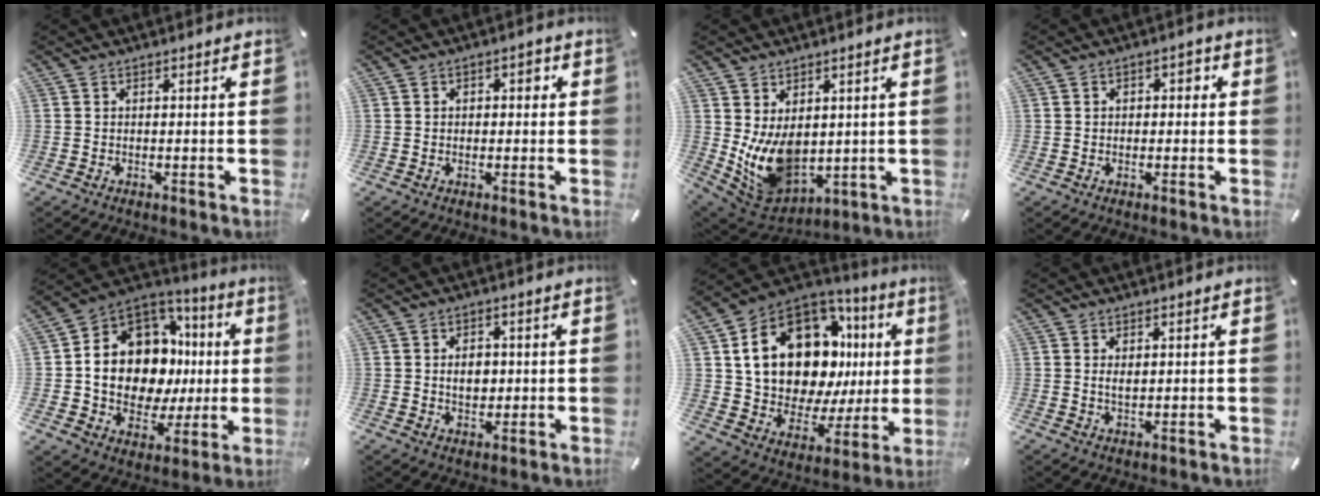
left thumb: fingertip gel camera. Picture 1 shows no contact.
{"total": 2.3, "force": [-0.1, 1.7, 1.6], "torque": [-0.026, 0.009, -0.008]}
{"total": 12.2, "force": [0.7, 9.4, 7.8], "torque": [-0.160, -0.028, 0.021]}
{"total": 2.2, "force": [-0.5, 1.7, 1.3], "torque": [-0.028, 0.012, -0.014]}
{"total": 15.4, "force": [1.7, 12.1, 9.4], "torque": [-0.174, -0.035, 0.033]}
{"total": 4.6, "force": [0.2, 3.5, 2.9], "torque": [-0.028, -0.007, -0.003]}
{"total": 20.9, "force": [8.6, 12.8, 14.1], "torque": [-0.245, -0.063, 0.151]}
{"total": 1.7, "force": [0.6, 0.7, 1.4], "torque": [-0.030, 0.000, 0.011]}